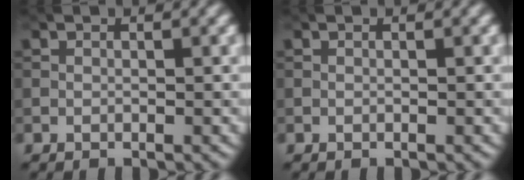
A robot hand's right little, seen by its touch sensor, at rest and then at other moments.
{"total": 0.0}